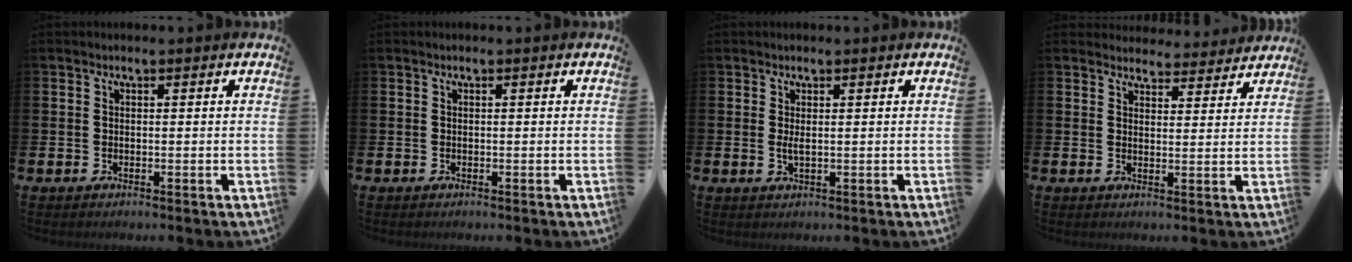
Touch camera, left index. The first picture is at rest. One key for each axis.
{"total": 0.0}
{"total": 1.2, "fx": 0.3, "fy": 0.3, "fz": 1.1, "tx": -0.020, "ty": 0.000, "tz": 0.005}
{"total": 3.9, "fx": 3.9, "fy": 0.8, "fz": -0.1, "tx": 0.003, "ty": -0.027, "tz": 0.068}